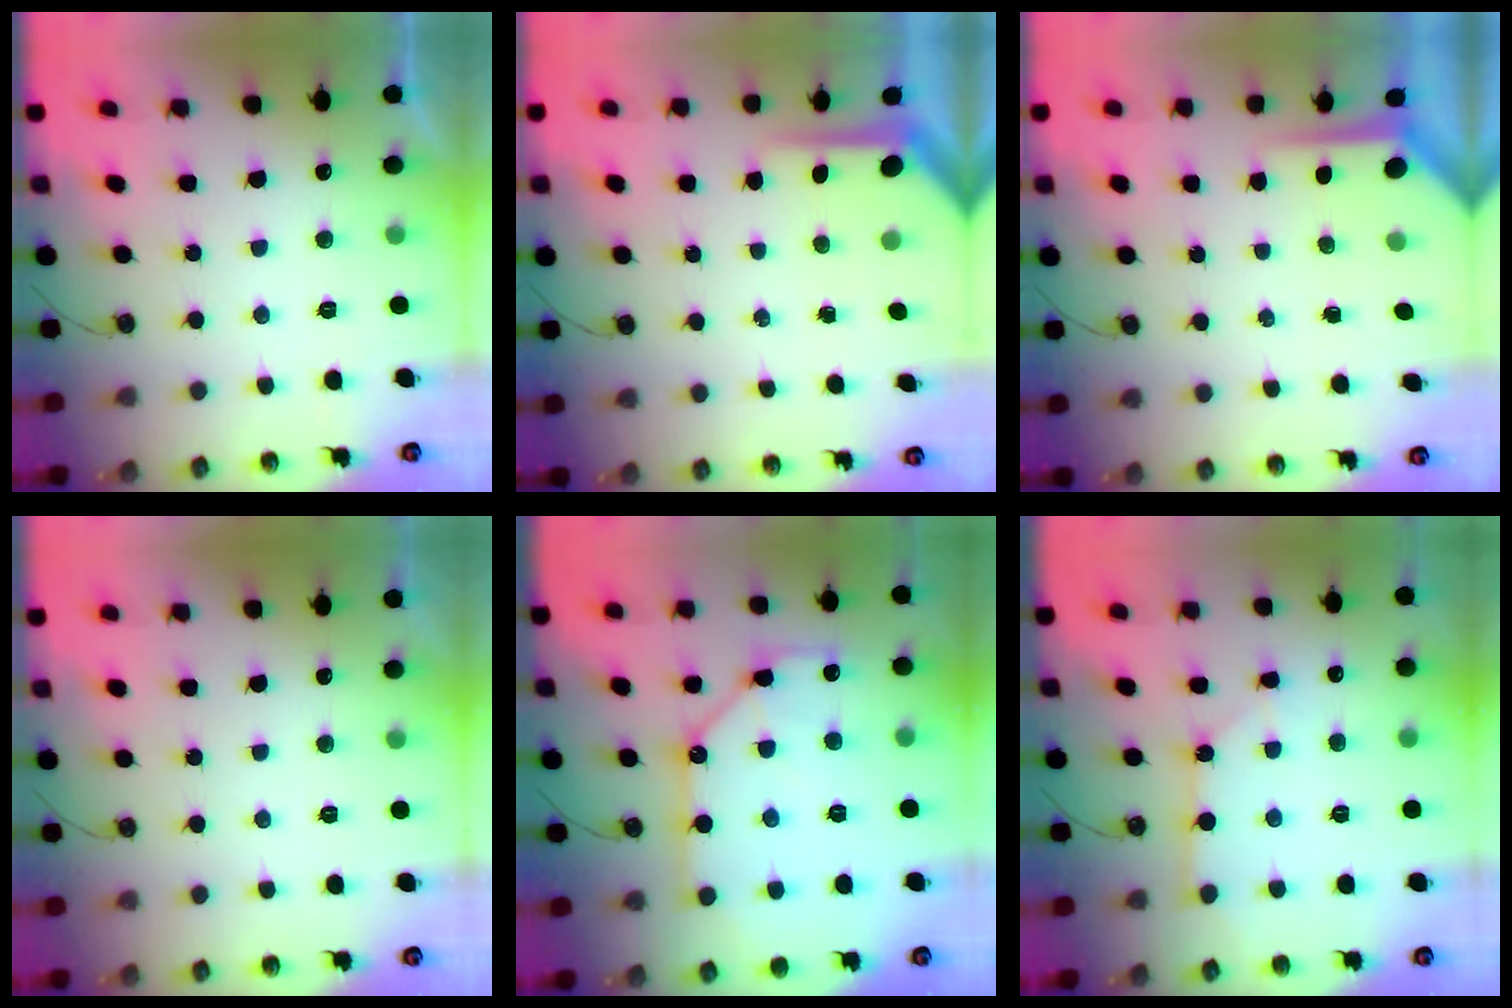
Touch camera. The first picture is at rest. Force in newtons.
{"total": 6.3, "press": 6.2, "slide": 0.6}
{"total": 4.9, "press": 4.8, "slide": 0.5}
{"total": 0.0}
{"total": 12.3, "press": 12.2, "slide": 1.3}
{"total": 2.6, "press": 2.6, "slide": 0.3}